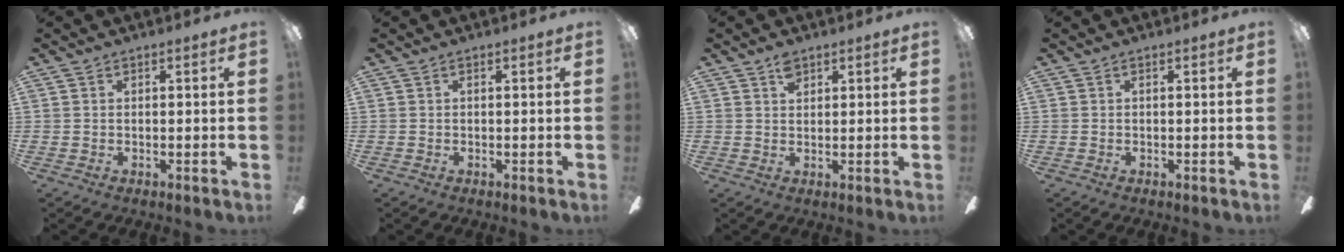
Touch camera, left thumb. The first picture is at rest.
{"total": 0.0}
{"total": 3.0, "force": [2.1, 1.7, 1.3], "torque": [-0.021, -0.002, 0.037]}
{"total": 0.0}